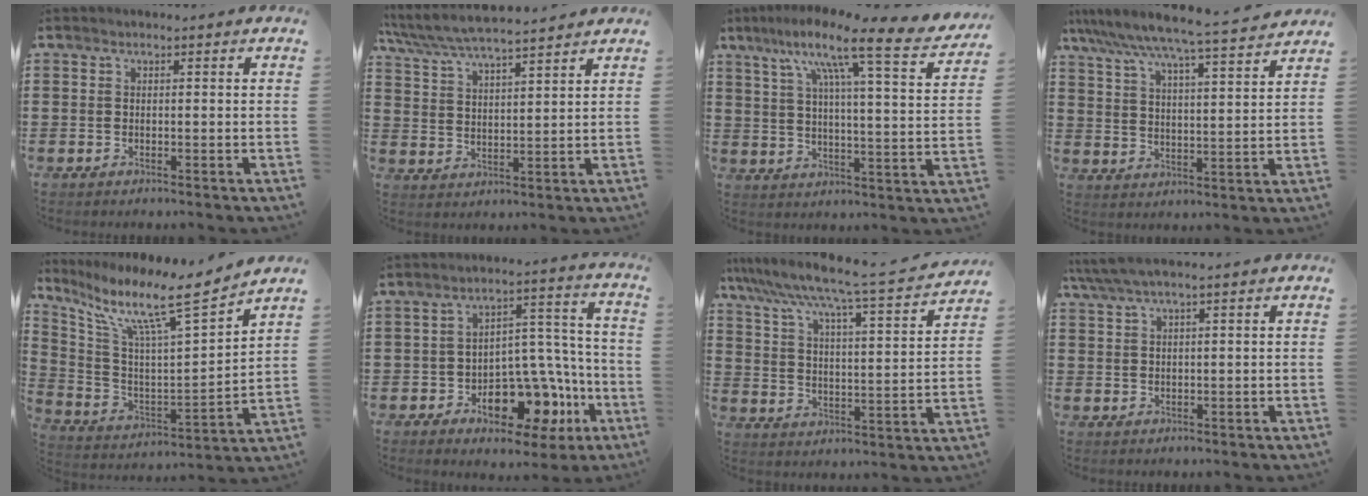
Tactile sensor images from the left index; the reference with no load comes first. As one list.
[{"total": 6.0, "force": [5.7, 0.6, 1.9], "torque": [-0.059, -0.028, 0.098]}, {"total": 12.3, "force": [9.2, 0.5, 8.1], "torque": [-0.159, -0.061, 0.138]}, {"total": 6.6, "force": [6.0, -0.6, 2.6], "torque": [-0.074, -0.042, 0.097]}, {"total": 10.7, "force": [7.7, 1.0, 7.5], "torque": [-0.165, -0.052, 0.116]}, {"total": 10.4, "force": [-5.8, 6.1, 6.2], "torque": [-0.091, 0.021, -0.094]}, {"total": 6.6, "force": [5.6, -0.5, 3.4], "torque": [-0.095, -0.050, 0.084]}, {"total": 3.1, "force": [2.2, 0.4, 2.2], "torque": [-0.046, 0.004, 0.039]}]